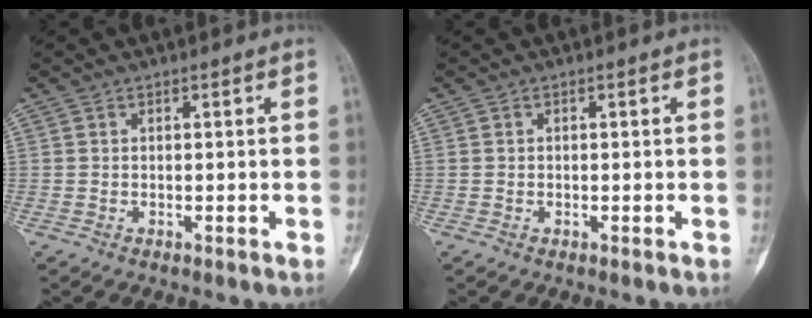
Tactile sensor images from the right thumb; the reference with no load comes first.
{"total": 0.0}